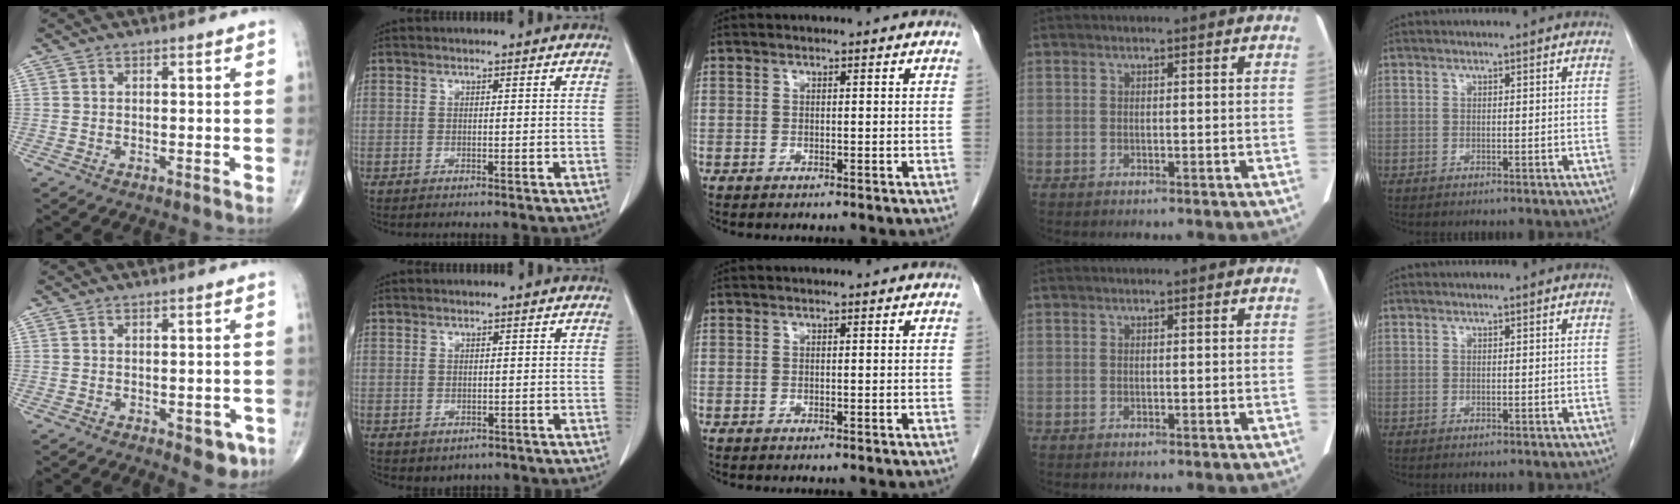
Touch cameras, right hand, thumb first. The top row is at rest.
{"thumb": {"total": 4.3, "force": [-1.8, 2.2, 3.2], "torque": [-0.015, 0.002, -0.017]}, "index": {"total": 2.0, "force": [-0.8, 1.8, 0.6], "torque": [-0.009, 0.001, 0.000]}}